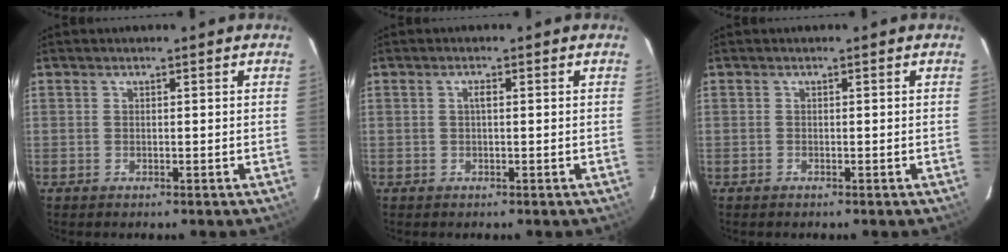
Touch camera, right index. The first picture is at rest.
{"total": 1.1, "force": [0.1, 0.3, 1.0], "torque": [-0.019, 0.005, 0.000]}
{"total": 0.0}